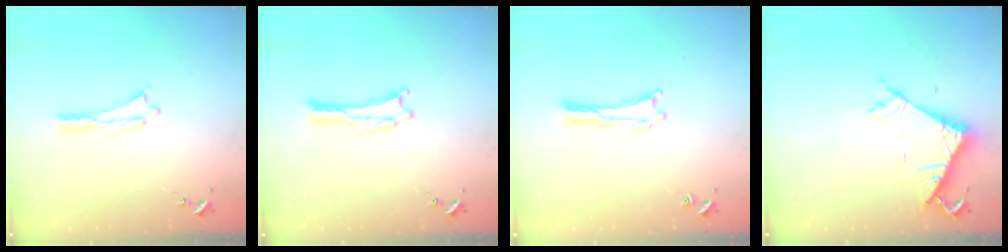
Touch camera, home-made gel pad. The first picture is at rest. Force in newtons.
{"total": 0.5, "press": 0.5, "slide": 0.1}
{"total": 0.0}
{"total": 6.9, "press": 6.9, "slide": 0.5}